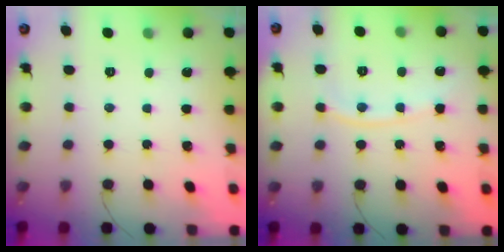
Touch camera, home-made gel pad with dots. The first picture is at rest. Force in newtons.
{"total": 8.7, "press": 8.6, "slide": 1.2}